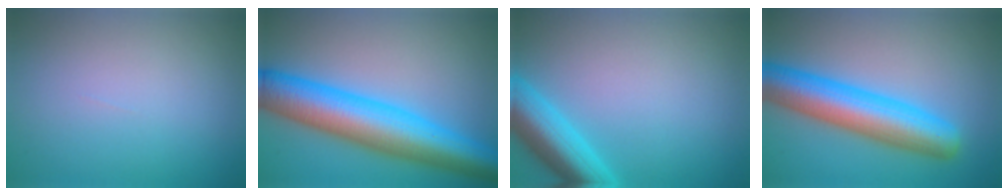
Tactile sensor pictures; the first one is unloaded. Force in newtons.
{"total": 10.5, "press": 10.5, "slide": 0.2}
{"total": 5.9, "press": 5.9, "slide": 0.4}
{"total": 8.4, "press": 8.4, "slide": 0.2}